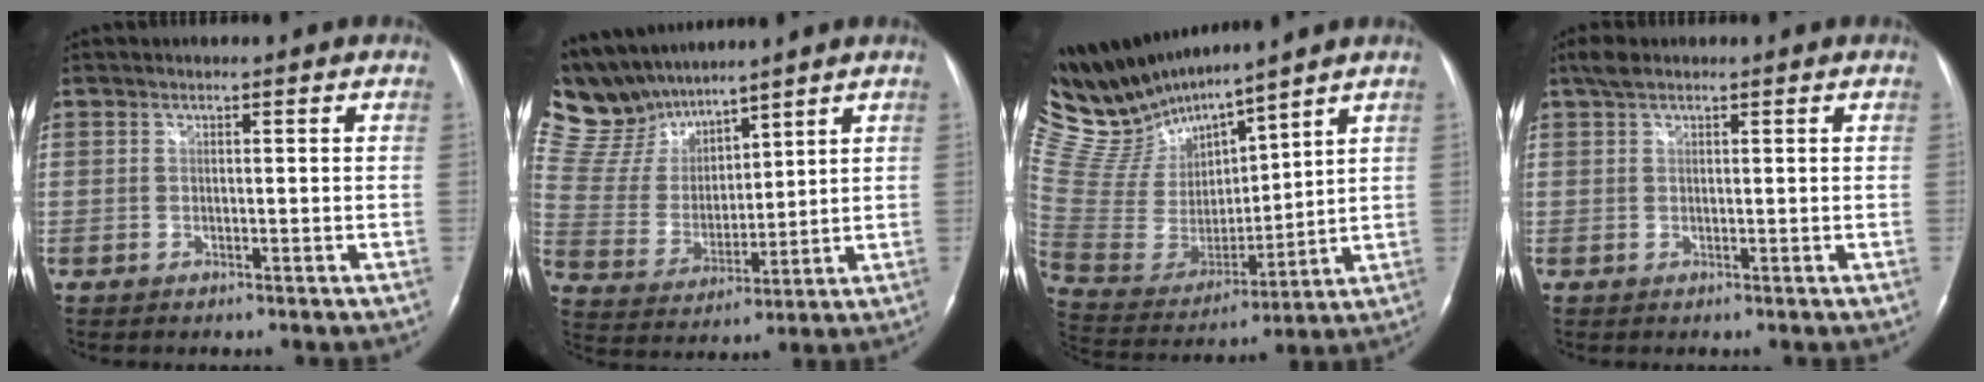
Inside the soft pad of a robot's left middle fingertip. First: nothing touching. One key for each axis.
{"total": 10.9, "fx": 10.2, "fy": 3.3, "fz": 2.3, "tx": -0.072, "ty": 0.021, "tz": 0.215}
{"total": 14.8, "fx": 14.1, "fy": 1.2, "fz": 4.4, "tx": -0.112, "ty": 0.001, "tz": 0.298}
{"total": 1.9, "fx": 1.4, "fy": 0.8, "fz": 1.0, "tx": -0.022, "ty": 0.017, "tz": 0.027}